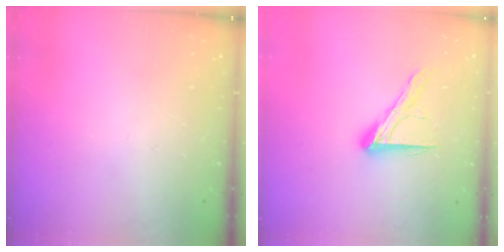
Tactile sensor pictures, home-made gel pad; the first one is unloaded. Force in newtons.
{"total": 12.0, "press": 12.0, "slide": 0.9}